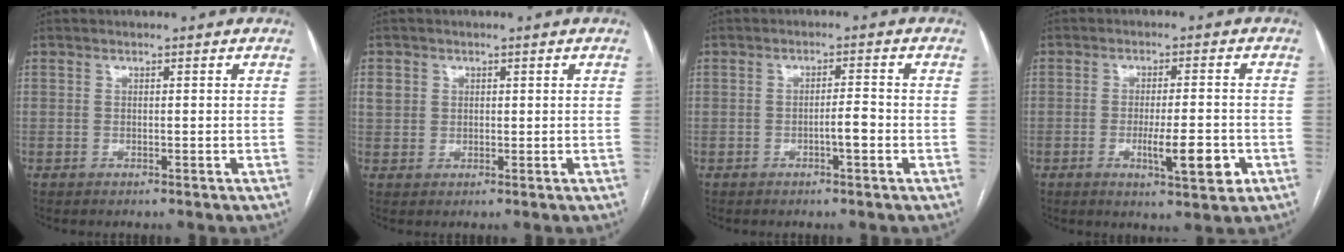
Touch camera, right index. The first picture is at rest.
{"total": 2.8, "force": [1.0, 2.5, 0.7], "torque": [-0.013, 0.013, 0.023]}
{"total": 2.8, "force": [-1.1, 0.2, 2.6], "torque": [-0.043, 0.002, -0.018]}
{"total": 7.2, "force": [-2.5, 1.1, 6.7], "torque": [-0.111, -0.010, -0.033]}